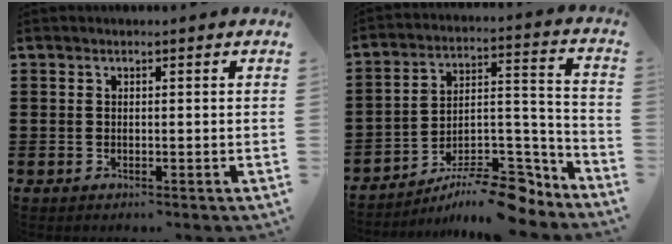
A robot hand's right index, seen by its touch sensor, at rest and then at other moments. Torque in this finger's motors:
{"motor_torque": [0.20, 0.06, 0.21, 0.05]}